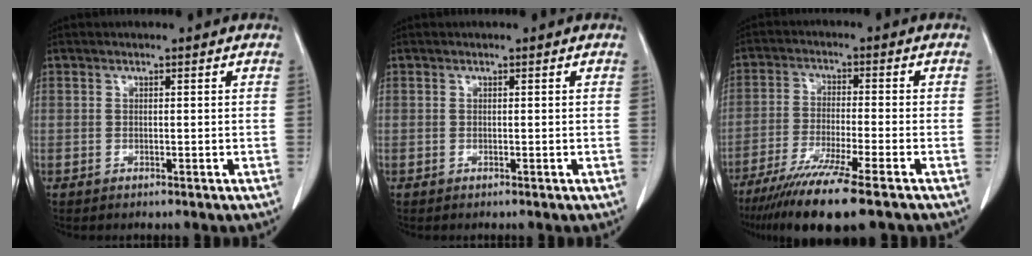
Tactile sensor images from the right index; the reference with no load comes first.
{"total": 0.0}
{"total": 12.8, "force": [-9.5, -0.3, 8.5], "torque": [-0.150, -0.036, -0.157]}